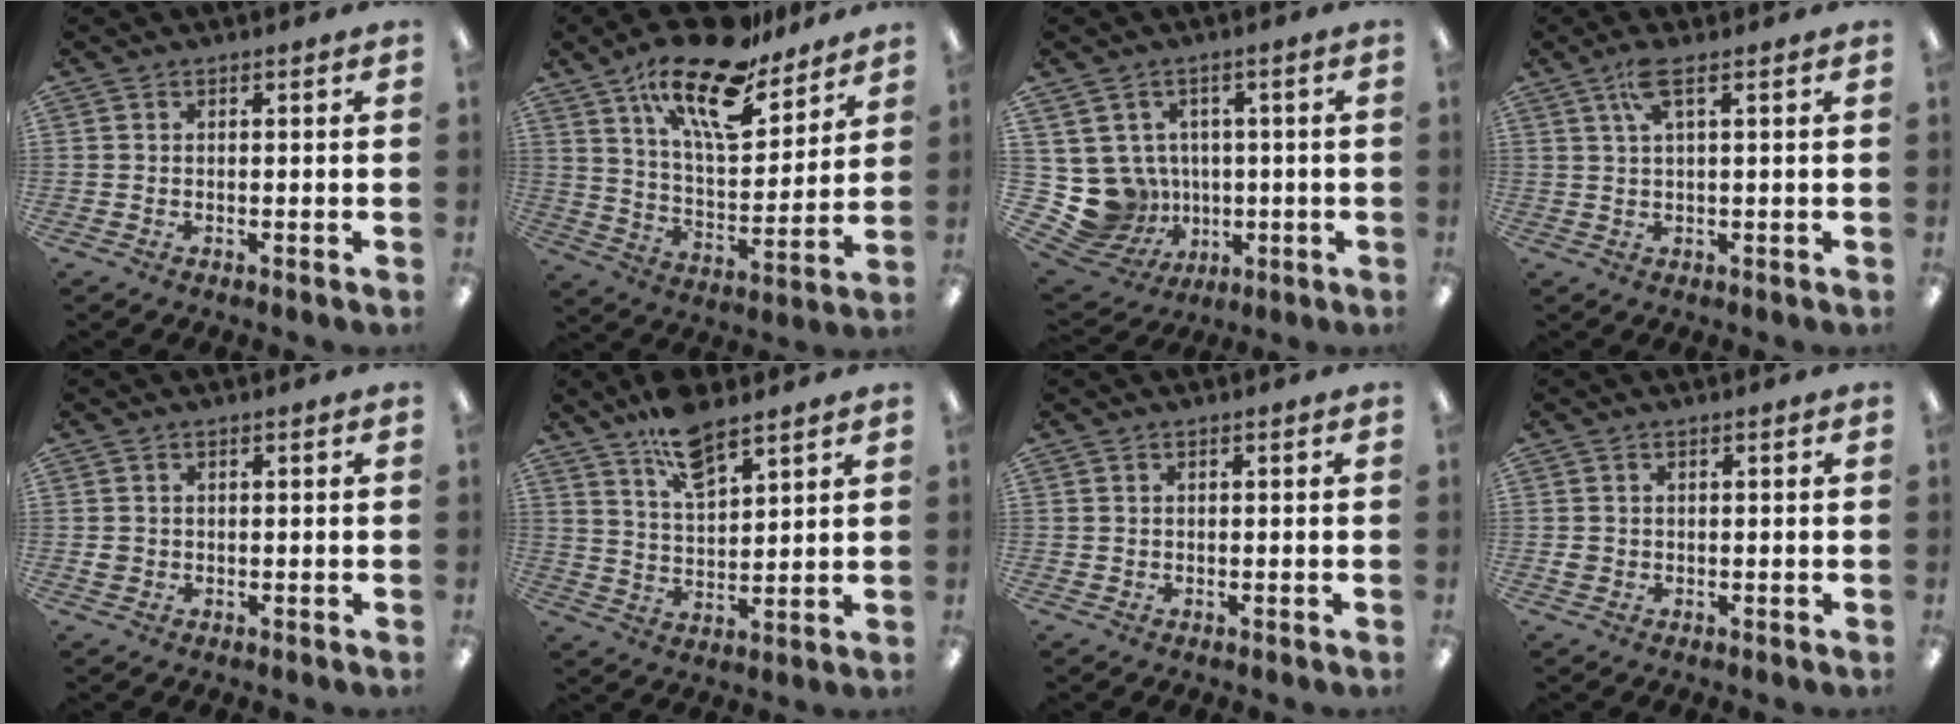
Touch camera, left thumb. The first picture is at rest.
{"total": 20.4, "force": [14.4, 7.6, 12.3], "torque": [-0.206, -0.085, 0.244]}
{"total": 10.2, "force": [-0.4, 9.9, 2.3], "torque": [-0.090, -0.007, 0.006]}
{"total": 5.4, "force": [2.6, 1.3, 4.5], "torque": [-0.097, 0.007, 0.044]}
{"total": 1.4, "force": [0.4, 1.3, 0.4], "torque": [-0.010, 0.004, 0.006]}
{"total": 10.5, "force": [7.9, 3.9, 5.7], "torque": [-0.100, -0.038, 0.141]}
{"total": 0.7, "force": [0.3, 0.6, 0.0], "torque": [0.000, 0.005, 0.004]}
{"total": 1.5, "force": [0.1, 1.4, 0.6], "torque": [-0.003, 0.002, -0.001]}